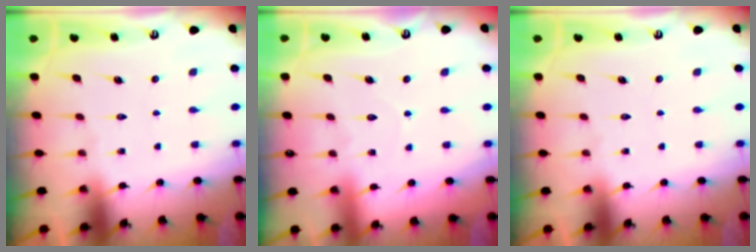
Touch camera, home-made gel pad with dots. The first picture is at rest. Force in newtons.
{"total": 4.4, "press": 4.4, "slide": 0.4}
{"total": 0.0}